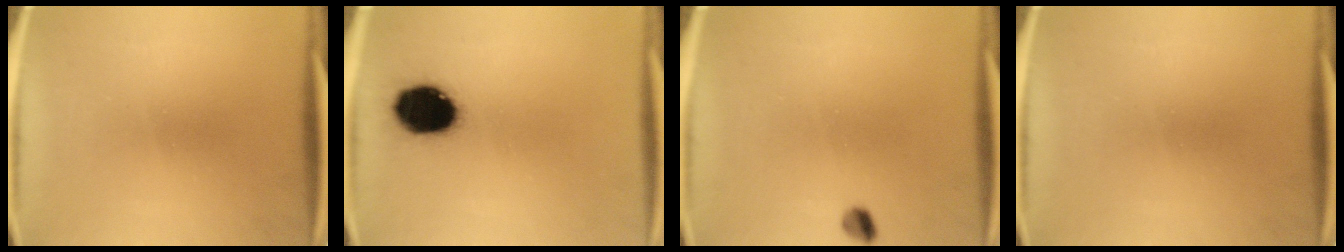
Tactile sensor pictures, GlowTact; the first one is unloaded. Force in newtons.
{"total": 14.5}
{"total": 2.3}
{"total": 0.0}